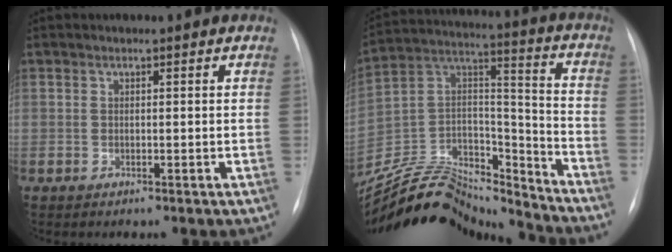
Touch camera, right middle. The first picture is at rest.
{"total": 22.8, "force": [-21.2, 4.8, 6.8], "torque": [-0.150, 0.025, -0.359]}